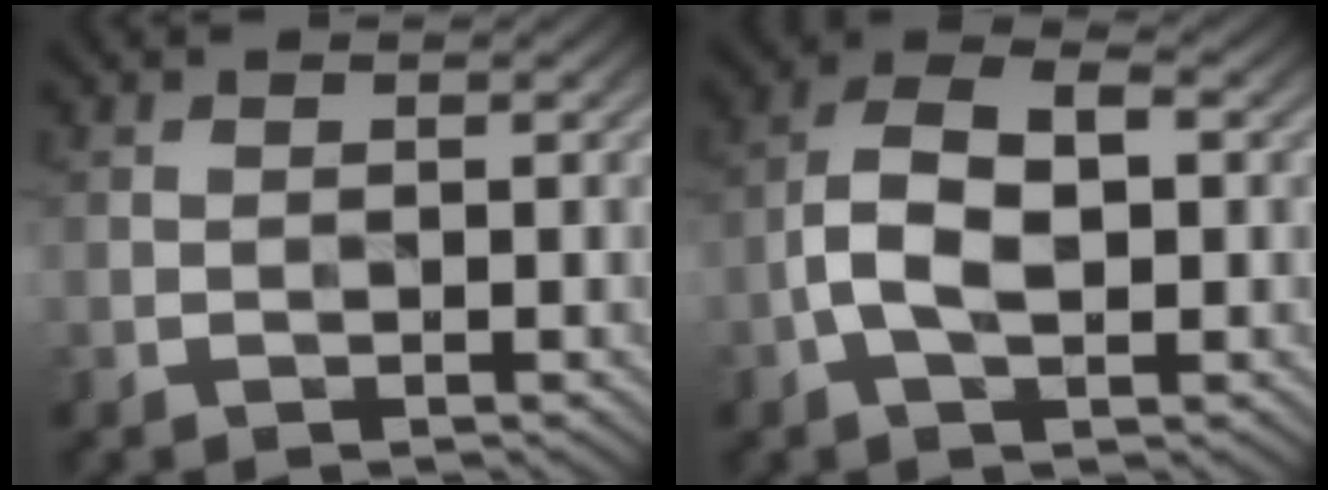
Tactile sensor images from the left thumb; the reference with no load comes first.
{"total": 7.8, "force": [-1.2, 4.1, 6.6], "torque": [-0.126, 0.019, -0.029]}